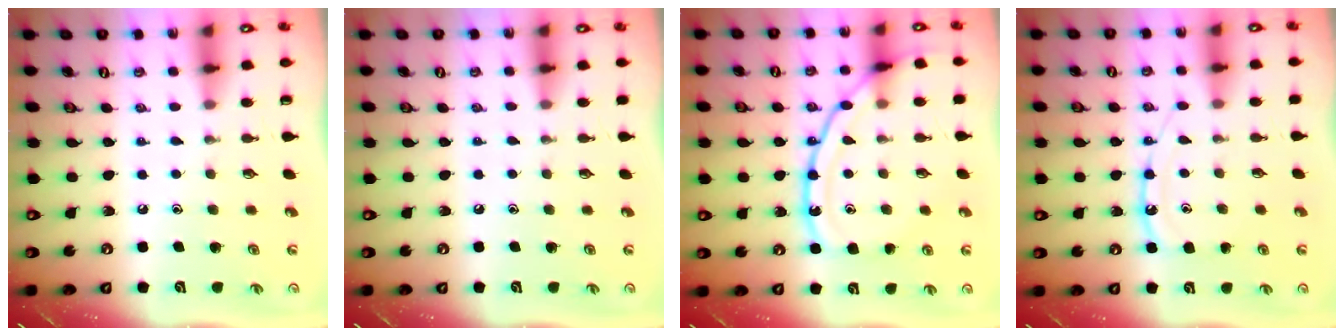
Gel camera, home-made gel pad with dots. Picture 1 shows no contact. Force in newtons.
{"total": 2.9, "press": 2.9, "slide": 0.5}
{"total": 15.8, "press": 15.7, "slide": 1.6}
{"total": 10.7, "press": 10.7, "slide": 0.4}